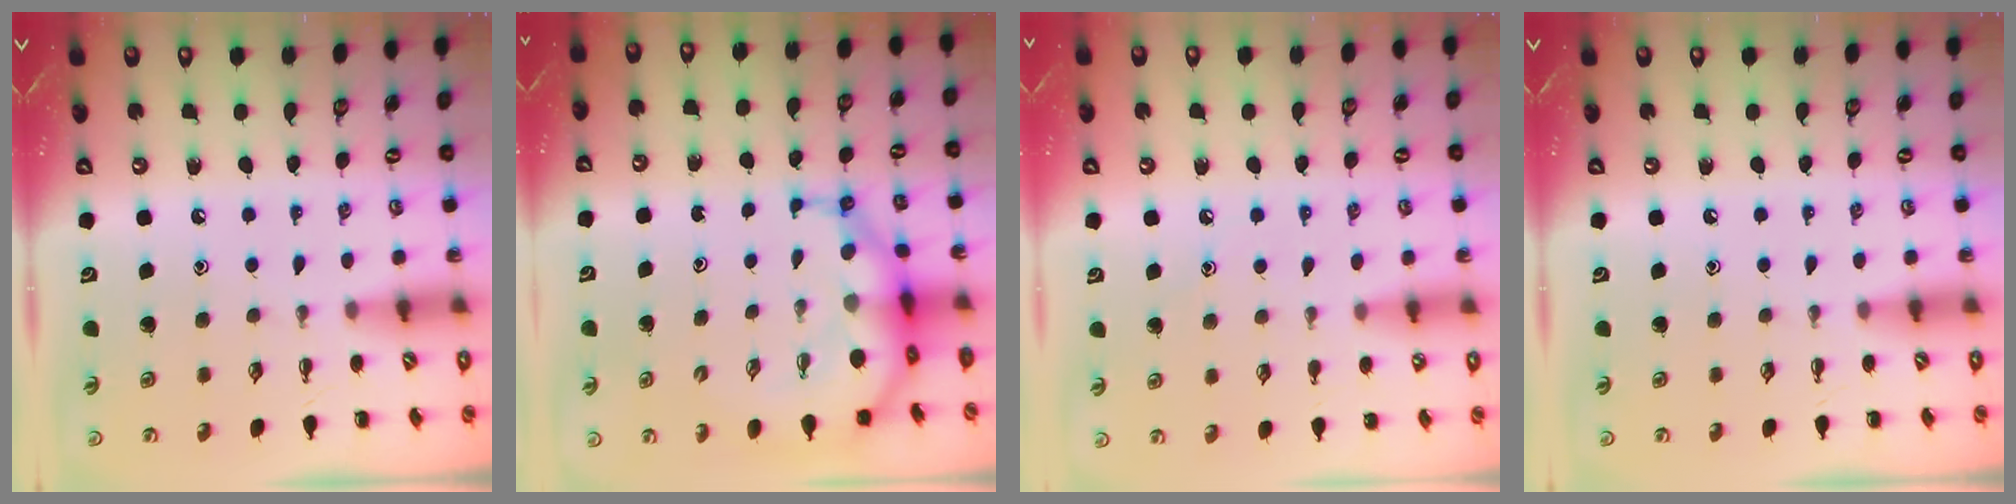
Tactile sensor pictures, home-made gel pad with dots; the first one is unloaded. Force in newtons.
{"total": 9.3, "press": 8.9, "slide": 2.6}
{"total": 6.7, "press": 6.3, "slide": 2.1}
{"total": 0.0}